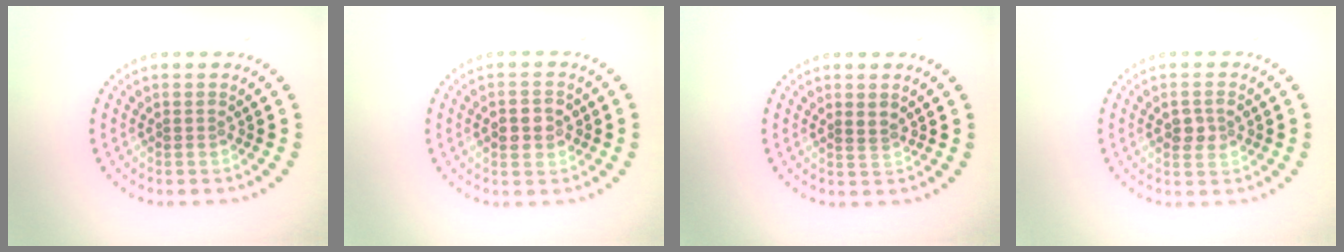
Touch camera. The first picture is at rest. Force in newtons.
{"total": 3.2, "press": 3.2, "slide": 0.2}
{"total": 0.6, "press": 0.4, "slide": 0.4}
{"total": 1.9, "press": 1.9, "slide": 0.4}